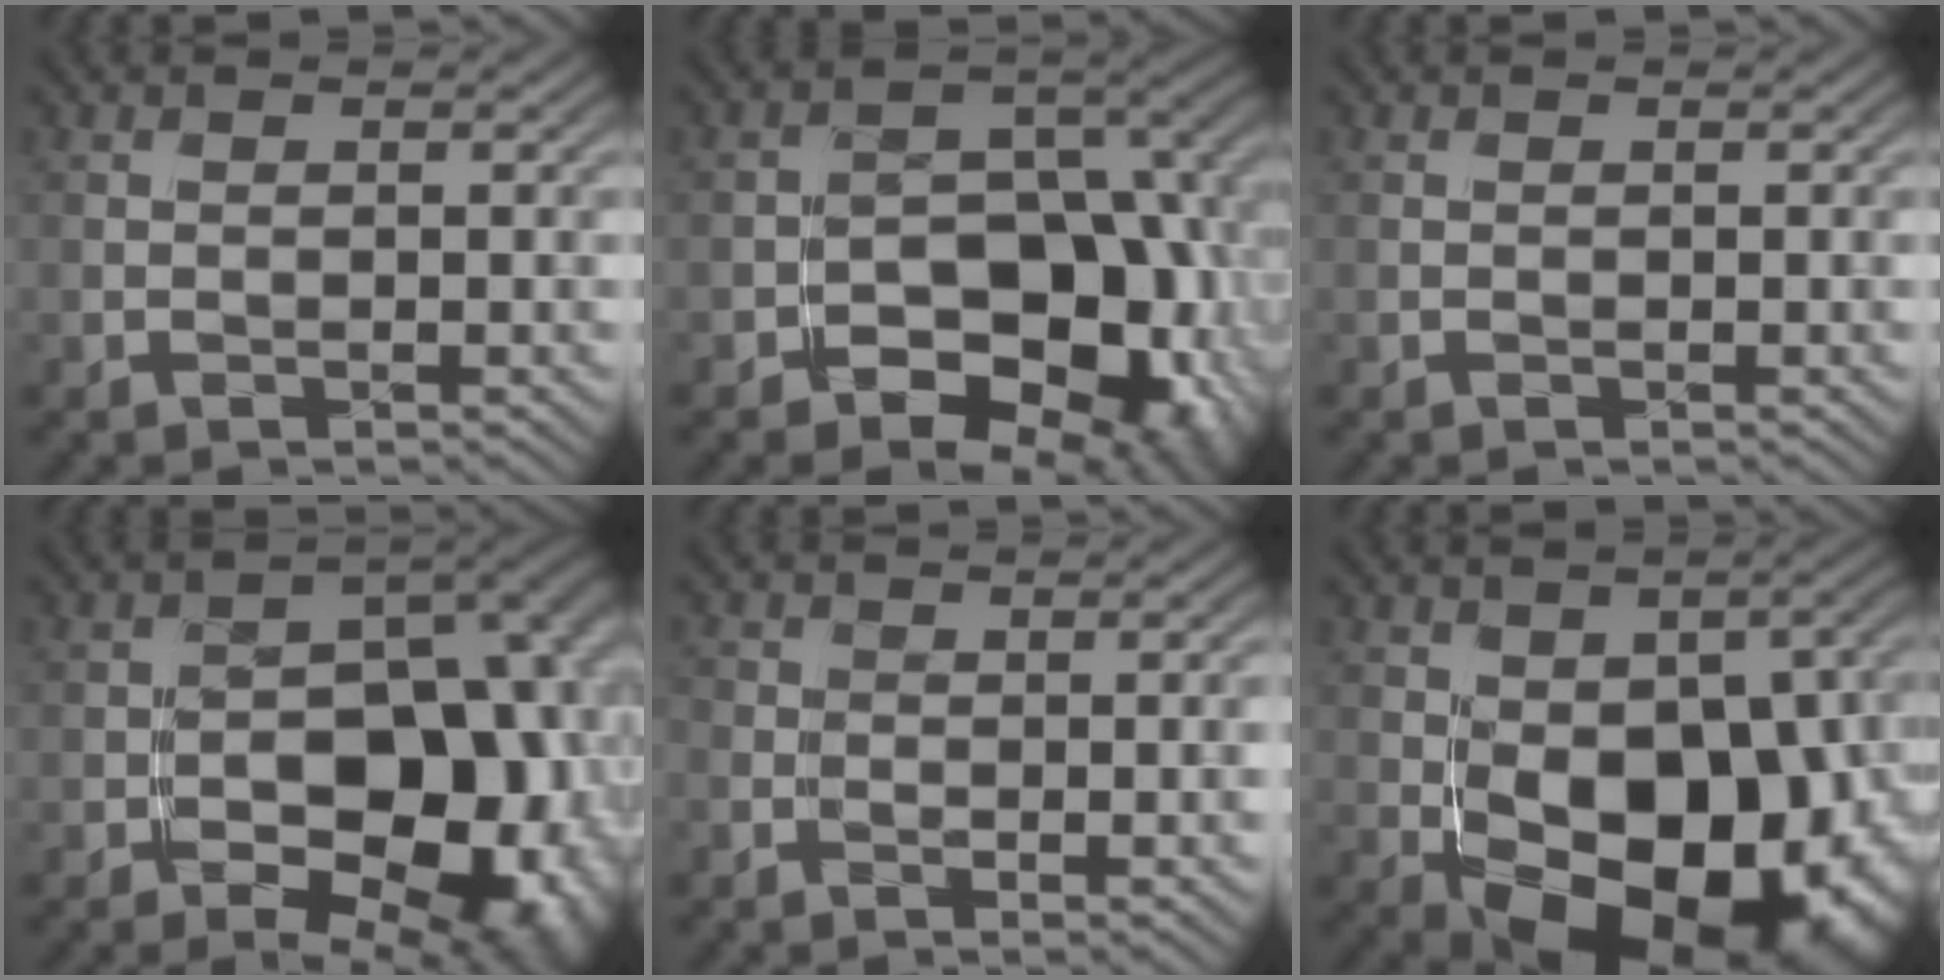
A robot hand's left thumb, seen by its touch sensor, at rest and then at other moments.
{"total": 14.8, "force": [-5.8, 10.3, 9.0], "torque": [-0.092, -0.006, -0.080]}
{"total": 0.0}
{"total": 18.8, "force": [-6.5, 12.7, 12.3], "torque": [-0.103, 0.006, -0.082]}
{"total": 5.3, "force": [-2.1, 2.9, 3.8], "torque": [-0.040, -0.010, -0.025]}
{"total": 17.3, "force": [-4.2, 10.8, 12.9], "torque": [-0.160, -0.033, -0.041]}